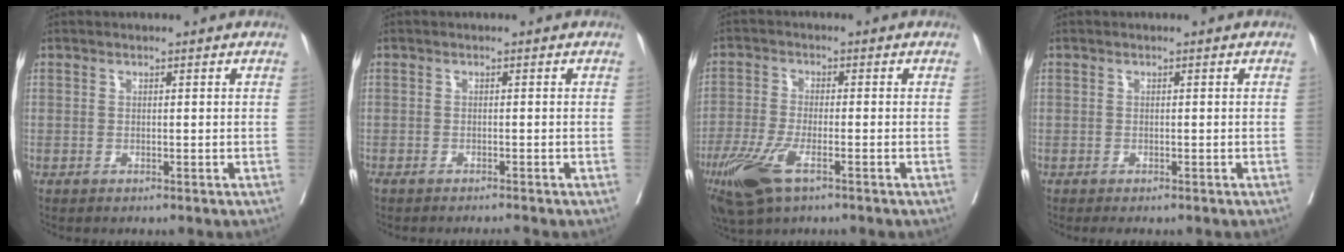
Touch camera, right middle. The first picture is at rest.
{"total": 1.9, "force": [-1.8, -0.2, 0.7], "torque": [-0.007, -0.002, -0.027]}
{"total": 8.5, "force": [-4.6, 2.4, 6.7], "torque": [-0.138, -0.020, -0.085]}
{"total": 1.1, "force": [-0.9, 0.5, 0.5], "torque": [-0.003, -0.001, -0.010]}